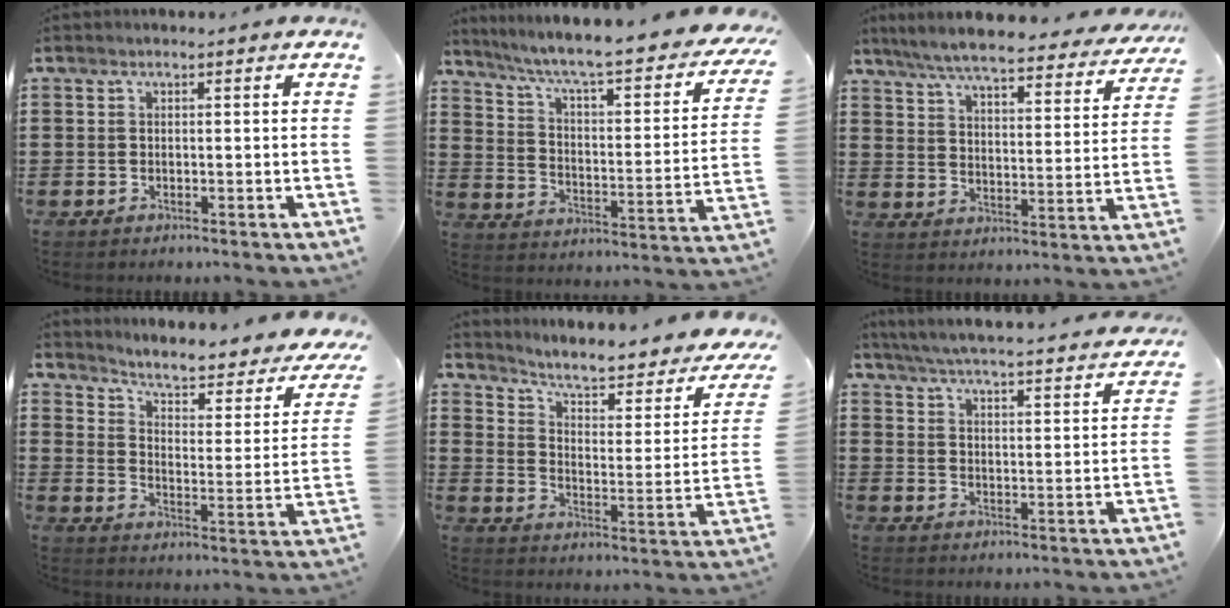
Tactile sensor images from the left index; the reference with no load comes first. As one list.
[{"total": 6.7, "force": [5.4, 0.2, 4.1], "torque": [-0.101, -0.046, 0.082]}, {"total": 7.4, "force": [6.7, 0.3, 3.1], "torque": [-0.089, -0.043, 0.115]}, {"total": 4.4, "force": [3.4, 0.4, 2.8], "torque": [-0.063, -0.035, 0.046]}, {"total": 5.5, "force": [4.3, 0.8, 3.4], "torque": [-0.079, -0.039, 0.063]}, {"total": 5.3, "force": [5.1, -0.5, 1.4], "torque": [-0.051, -0.041, 0.084]}]